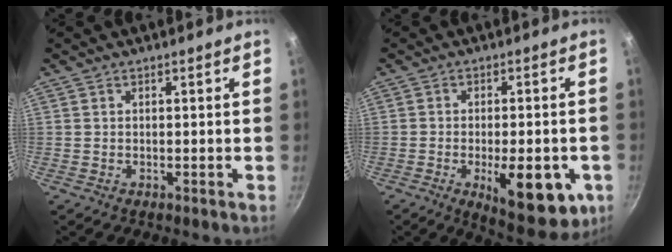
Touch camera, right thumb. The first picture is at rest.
{"total": 14.4, "force": [-4.9, 5.8, 12.2], "torque": [-0.151, -0.003, -0.056]}